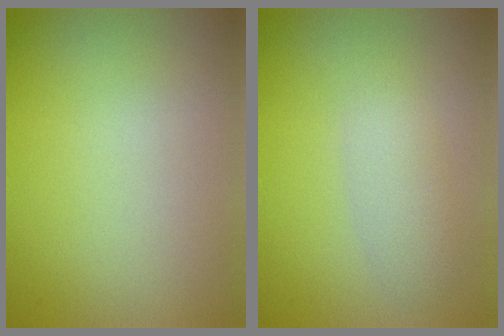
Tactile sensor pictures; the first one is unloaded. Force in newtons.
{"total": 2.3, "press": 2.3, "slide": 0.1}